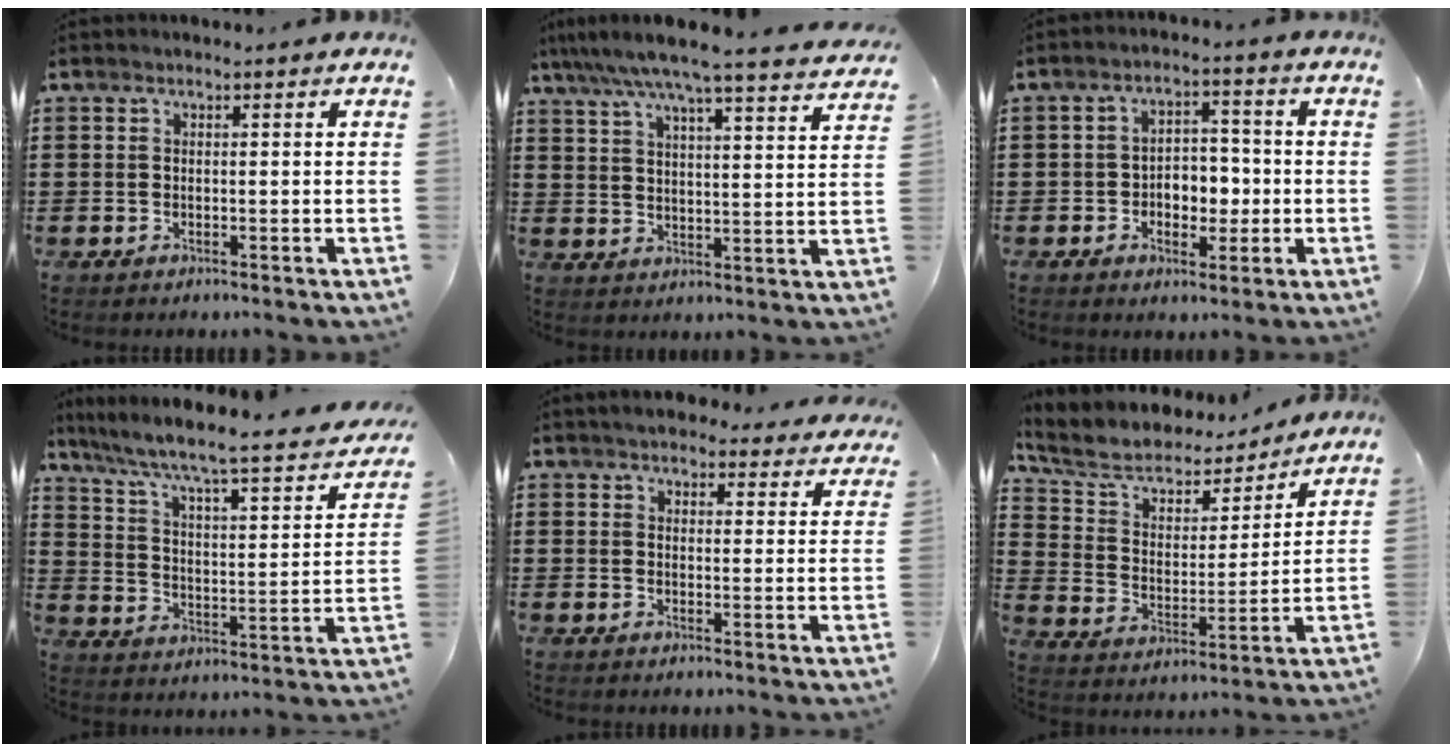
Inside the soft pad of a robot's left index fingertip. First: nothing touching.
{"total": 6.4, "force": [5.7, -0.5, 2.9], "torque": [-0.079, -0.038, 0.095]}
{"total": 4.6, "force": [-1.0, 3.5, 2.8], "torque": [-0.053, 0.006, -0.026]}
{"total": 5.5, "force": [4.1, 0.4, 3.7], "torque": [-0.092, -0.039, 0.055]}
{"total": 4.1, "force": [3.8, 1.0, 1.1], "torque": [-0.024, -0.012, 0.070]}
{"total": 6.8, "force": [5.6, 2.8, 2.7], "torque": [-0.085, -0.032, 0.093]}